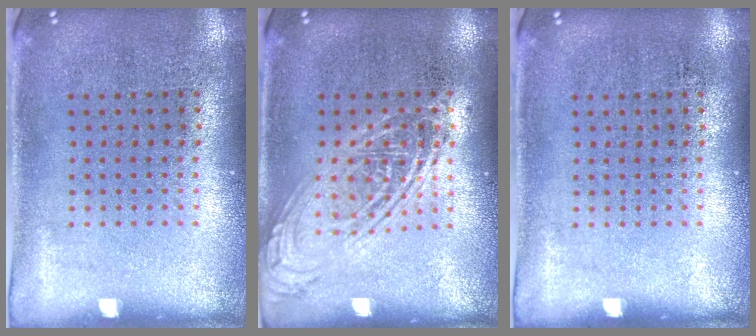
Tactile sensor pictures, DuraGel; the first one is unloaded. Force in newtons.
{"total": 2.4, "press": 2.4, "slide": 0.2}
{"total": 0.0}